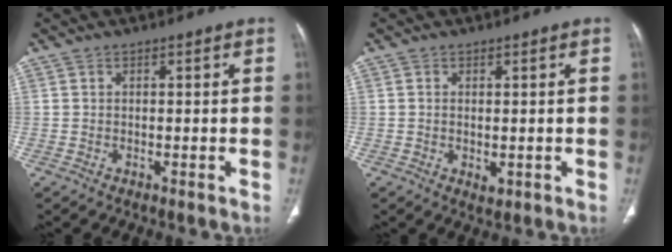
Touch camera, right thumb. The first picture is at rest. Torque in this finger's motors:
{"motor_torque": [-0.33, 0.19, -0.25, 0.21, -0.01]}